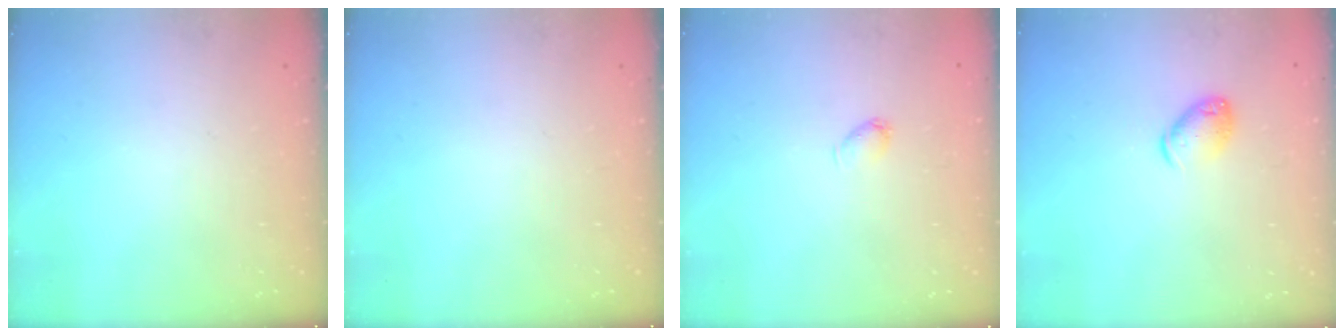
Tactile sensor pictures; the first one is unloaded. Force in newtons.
{"total": 0.0}
{"total": 2.5, "press": 2.4, "slide": 0.4}
{"total": 7.1, "press": 7.1, "slide": 0.6}